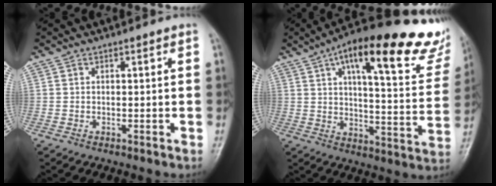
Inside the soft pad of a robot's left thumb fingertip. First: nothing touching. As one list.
[{"total": 28.5, "force": [17.1, 8.5, 21.1], "torque": [-0.267, -0.036, 0.228]}]